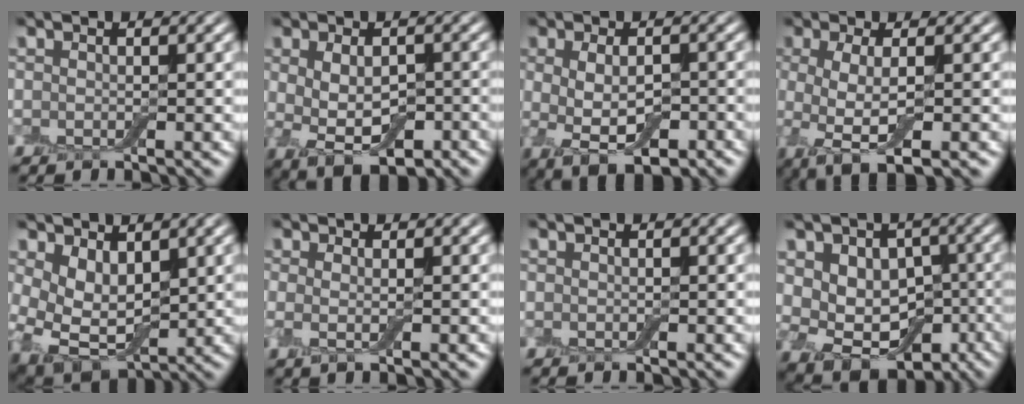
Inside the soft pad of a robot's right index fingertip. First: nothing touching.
{"total": 5.3, "force": [-0.9, 2.6, 4.5], "torque": [-0.076, -0.014, -0.006]}
{"total": 5.0, "force": [-1.1, 2.1, 4.4], "torque": [-0.077, -0.015, -0.013]}
{"total": 4.8, "force": [-1.3, 1.3, 4.4], "torque": [-0.076, -0.013, -0.026]}
{"total": 6.0, "force": [0.8, 3.9, 4.5], "torque": [-0.096, -0.013, 0.021]}
{"total": 1.4, "force": [0.1, 0.2, 1.4], "torque": [-0.030, -0.005, 0.001]}
{"total": 0.0}
{"total": 7.2, "force": [-0.5, 5.4, 4.7], "torque": [-0.065, -0.008, -0.003]}